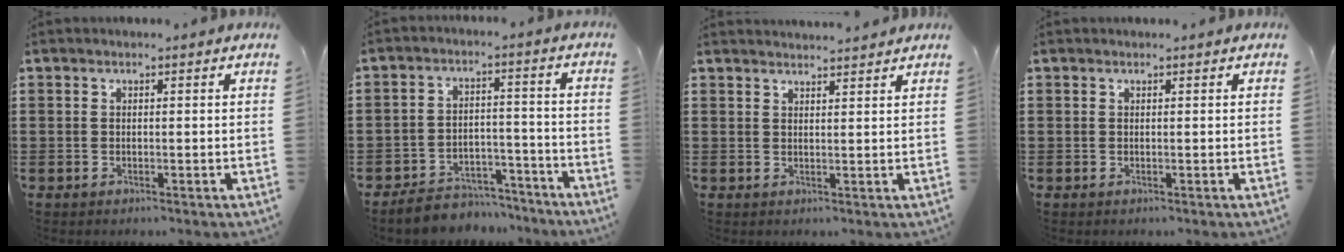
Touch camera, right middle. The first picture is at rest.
{"total": 5.6, "force": [-5.4, 1.5, -0.1], "torque": [0.002, 0.017, -0.109]}
{"total": 2.0, "force": [2.0, -0.3, -0.2], "torque": [-0.002, -0.001, 0.039]}
{"total": 0.0}